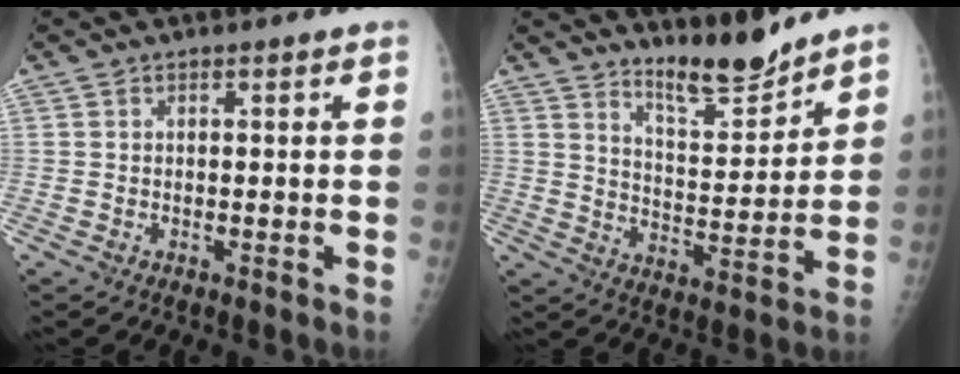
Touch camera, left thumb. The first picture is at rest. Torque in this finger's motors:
{"motor_torque": [1.59, 0.22, 0.65, -0.59, 0.00]}